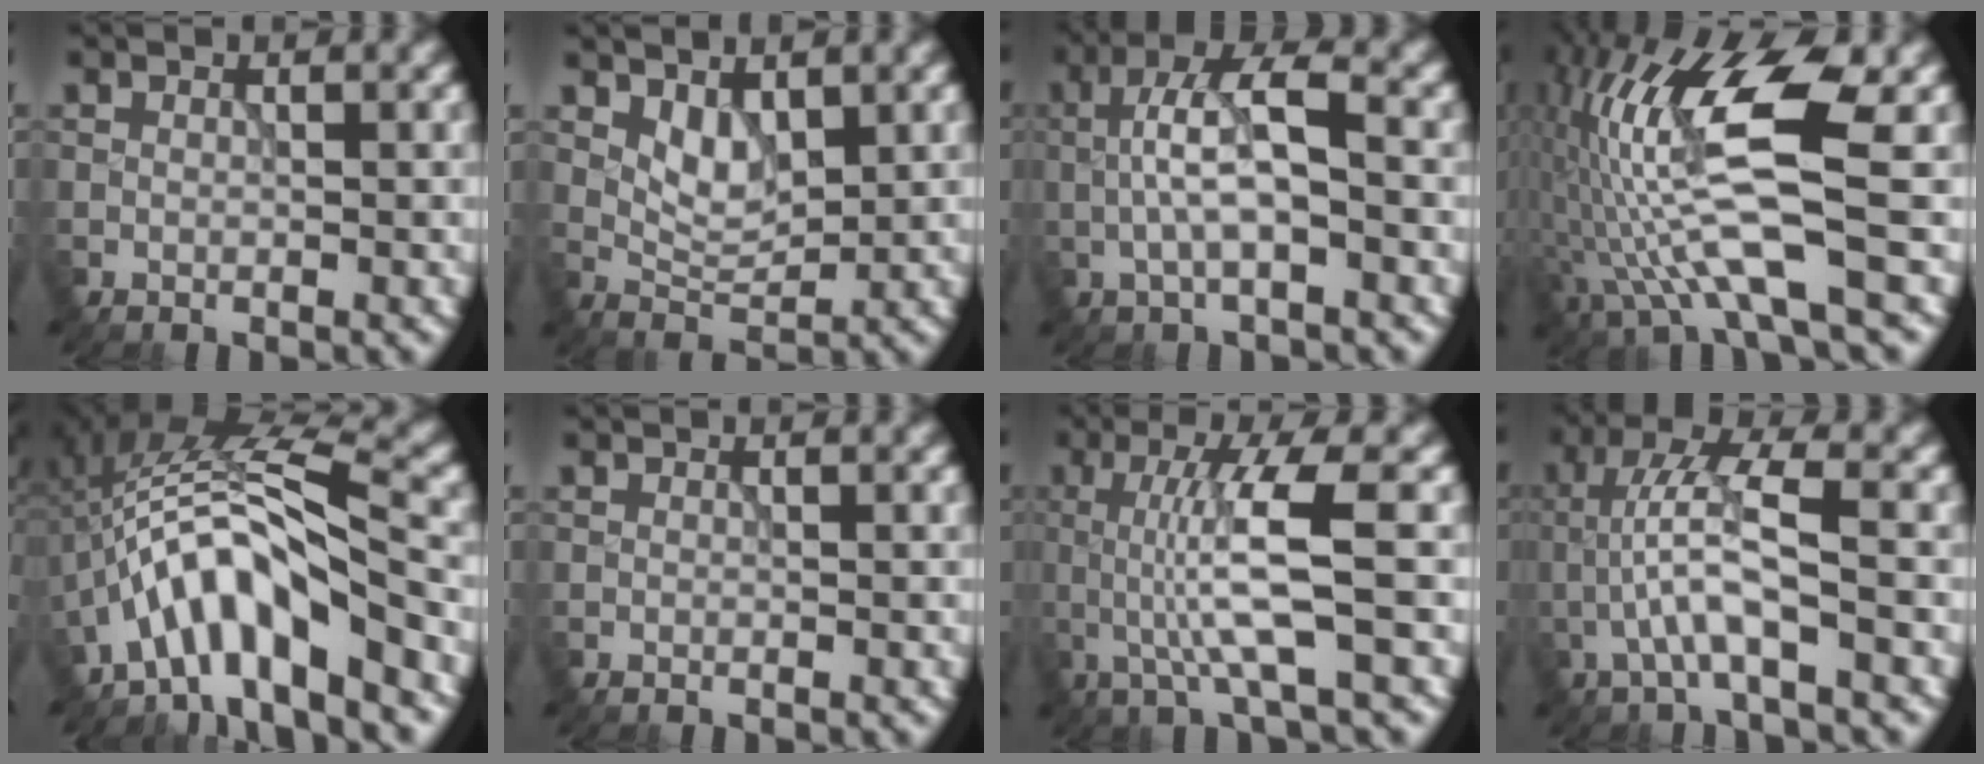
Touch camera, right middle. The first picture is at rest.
{"total": 2.6, "force": [1.3, 1.4, 1.7], "torque": [-0.028, -0.008, 0.031]}
{"total": 5.9, "force": [-0.4, 1.9, 5.6], "torque": [-0.105, 0.017, -0.014]}
{"total": 11.1, "force": [-0.3, 2.2, 10.9], "torque": [-0.217, 0.018, -0.004]}
{"total": 7.7, "force": [-4.0, 1.9, 6.3], "torque": [-0.108, 0.025, -0.073]}
{"total": 0.0}
{"total": 6.2, "force": [-0.2, 0.8, 6.1], "torque": [-0.121, 0.005, -0.001]}
{"total": 5.4, "force": [-1.2, 1.2, 5.1], "torque": [-0.103, 0.019, -0.027]}